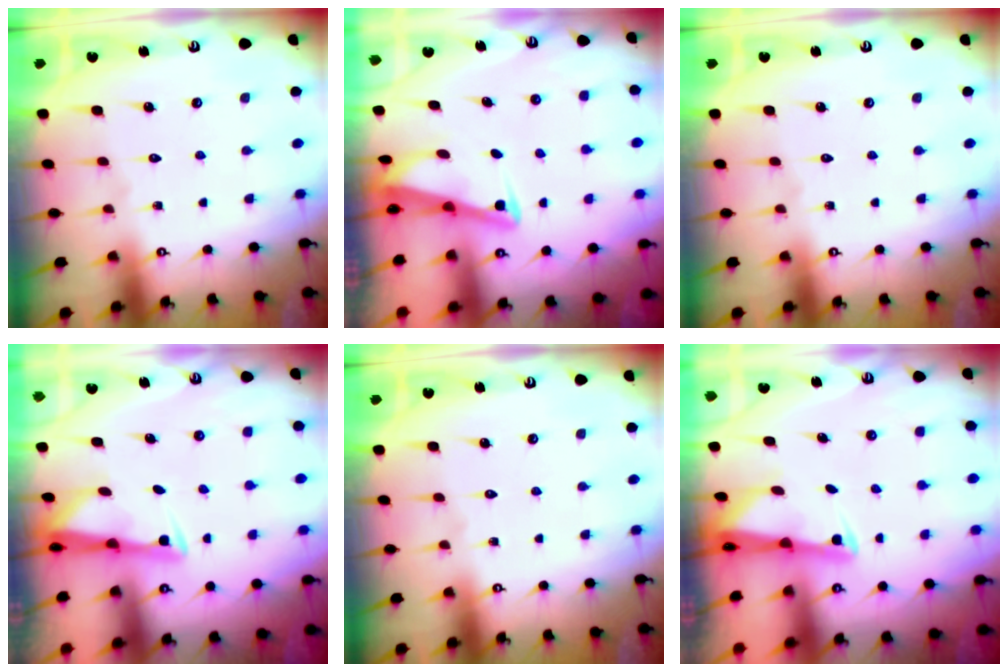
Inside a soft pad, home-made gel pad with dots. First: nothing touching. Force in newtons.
{"total": 2.8, "press": 2.8, "slide": 0.3}
{"total": 0.0}
{"total": 2.9, "press": 2.9, "slide": 0.4}
{"total": 0.0}
{"total": 1.8, "press": 1.7, "slide": 0.4}